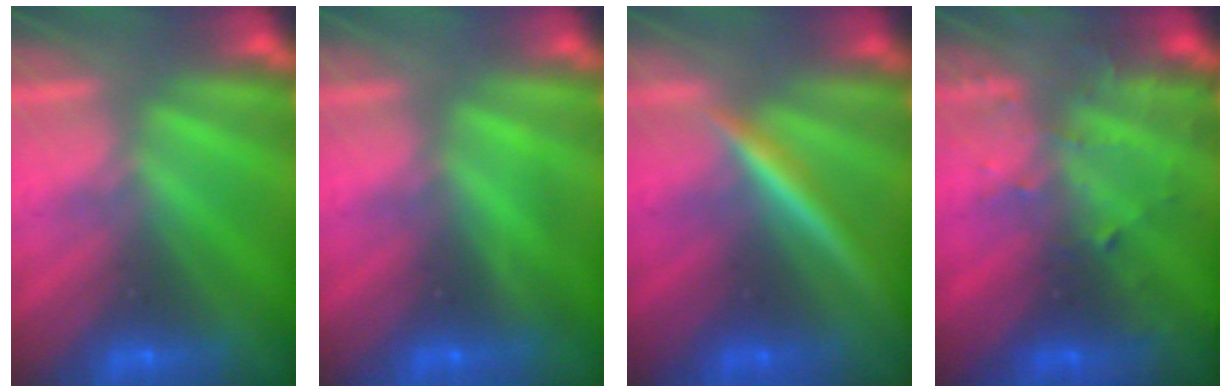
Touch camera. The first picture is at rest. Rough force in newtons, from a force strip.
{"total": 1.7}
{"total": 4.8}
{"total": 3.7}